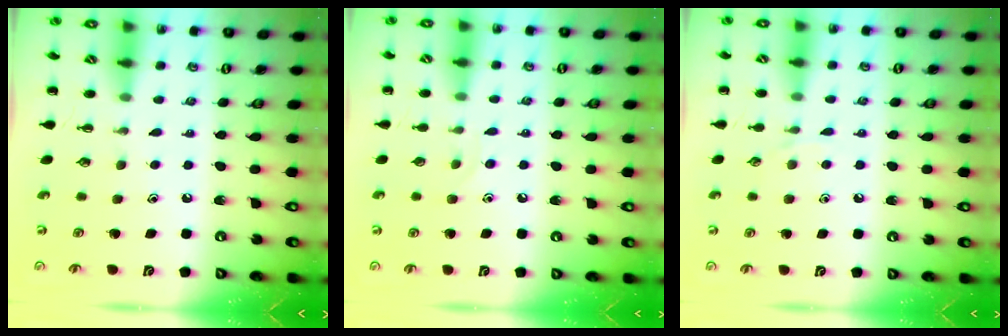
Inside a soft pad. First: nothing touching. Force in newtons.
{"total": 4.0, "press": 3.8, "slide": 1.3}
{"total": 3.0, "press": 2.8, "slide": 1.1}